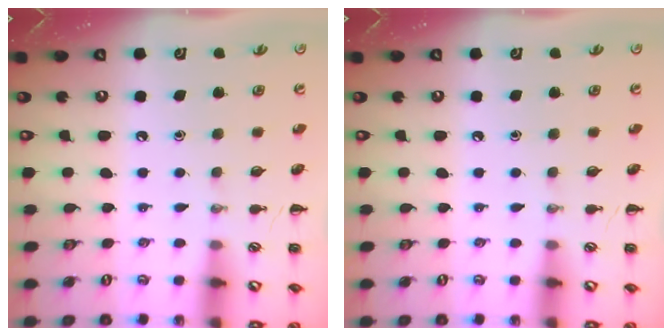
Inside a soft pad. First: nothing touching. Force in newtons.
{"total": 0.0}